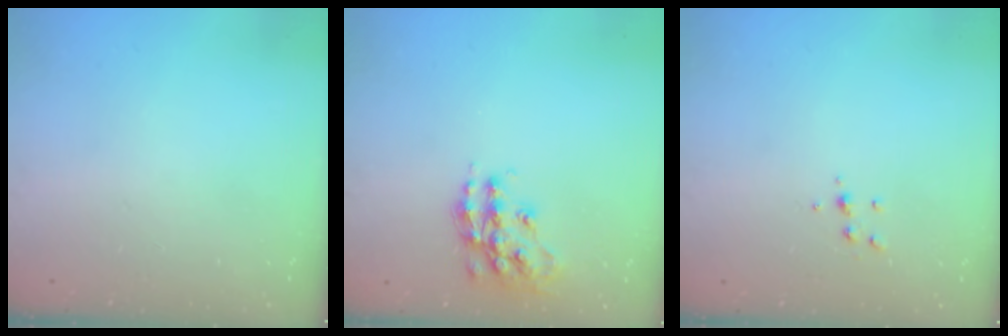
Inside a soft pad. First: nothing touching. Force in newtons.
{"total": 13.7, "press": 13.7, "slide": 0.9}
{"total": 5.3, "press": 5.3, "slide": 0.5}